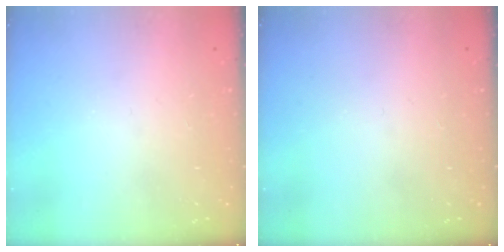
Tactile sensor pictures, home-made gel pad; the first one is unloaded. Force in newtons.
{"total": 0.0}